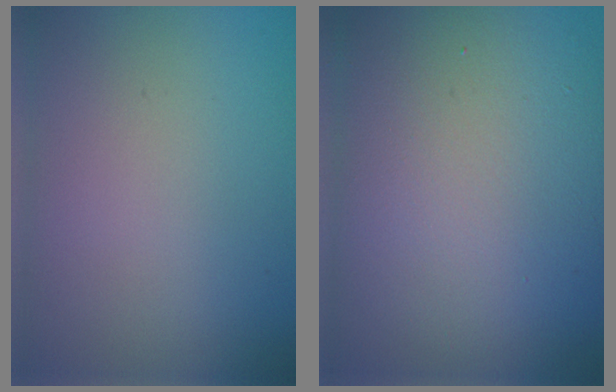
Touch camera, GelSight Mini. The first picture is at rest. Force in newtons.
{"total": 16.5, "press": 16.5, "slide": 1.4}